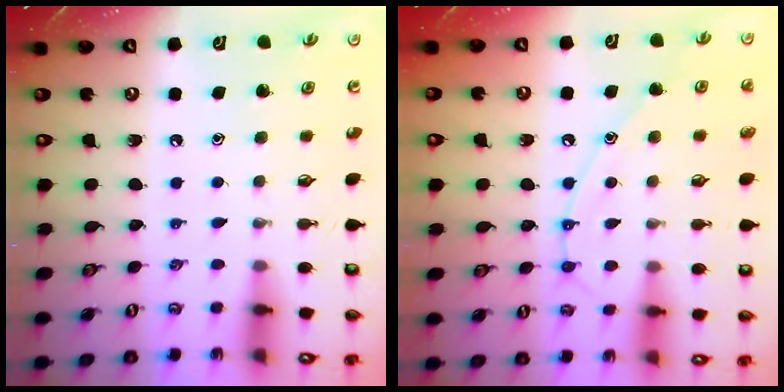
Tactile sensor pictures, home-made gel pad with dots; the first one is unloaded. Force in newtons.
{"total": 10.4, "press": 10.4, "slide": 0.7}